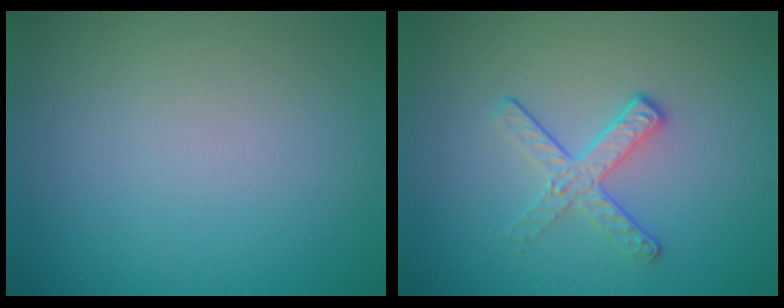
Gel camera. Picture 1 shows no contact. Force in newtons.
{"total": 2.4, "press": 1.7, "slide": 1.7}